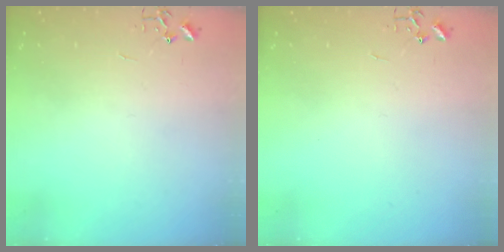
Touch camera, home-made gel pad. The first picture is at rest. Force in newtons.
{"total": 0.0}